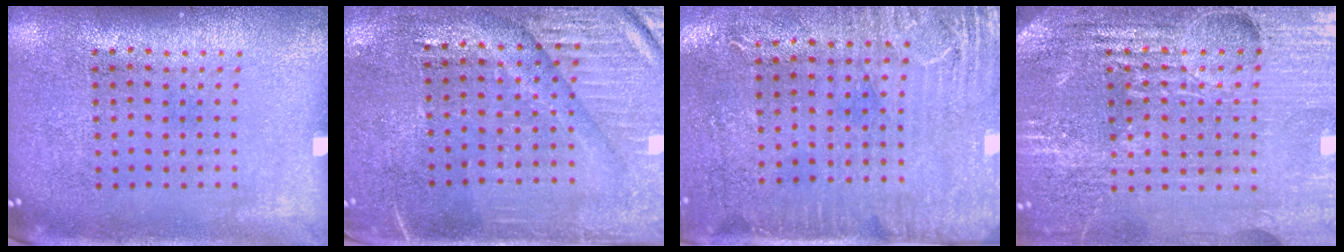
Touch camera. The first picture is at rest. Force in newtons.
{"total": 3.5, "press": 3.2, "slide": 1.6}
{"total": 2.9, "press": 2.4, "slide": 1.6}
{"total": 5.5, "press": 5.0, "slide": 2.4}